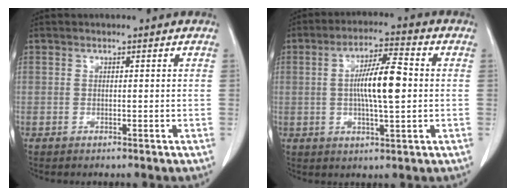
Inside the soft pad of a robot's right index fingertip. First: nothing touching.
{"total": 9.2, "force": [0.2, 1.5, 9.1], "torque": [-0.164, 0.008, 0.000]}